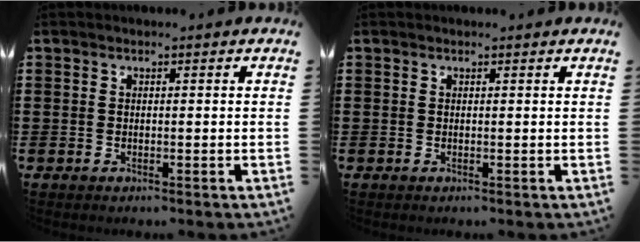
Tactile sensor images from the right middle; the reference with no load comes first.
{"total": 0.0}